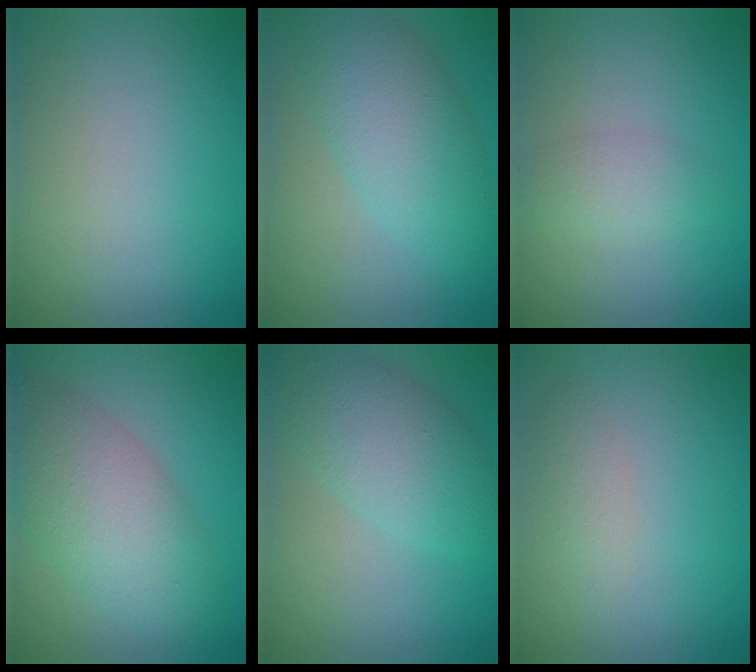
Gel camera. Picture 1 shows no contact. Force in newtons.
{"total": 6.0, "press": 6.0, "slide": 0.4}
{"total": 1.9, "press": 1.9, "slide": 0.0}
{"total": 7.1, "press": 7.1, "slide": 0.3}
{"total": 5.2, "press": 5.2, "slide": 0.2}
{"total": 1.2, "press": 1.2, "slide": 0.0}